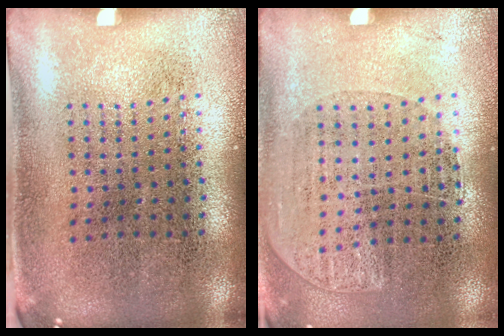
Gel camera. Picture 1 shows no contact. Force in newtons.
{"total": 1.1, "press": 1.0, "slide": 0.6}